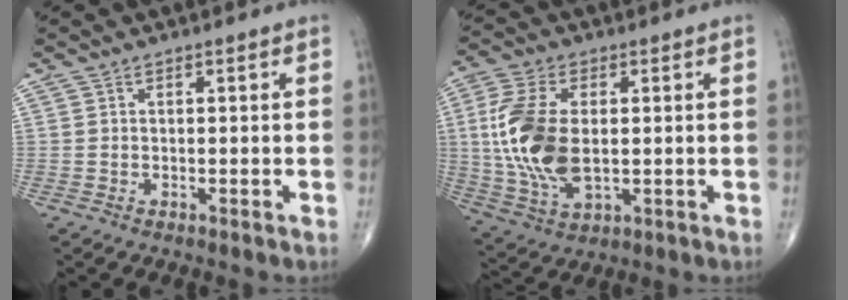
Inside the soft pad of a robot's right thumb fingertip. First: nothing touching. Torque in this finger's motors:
{"motor_torque": [-0.03, 0.66, 1.72, 0.42, 0.56]}